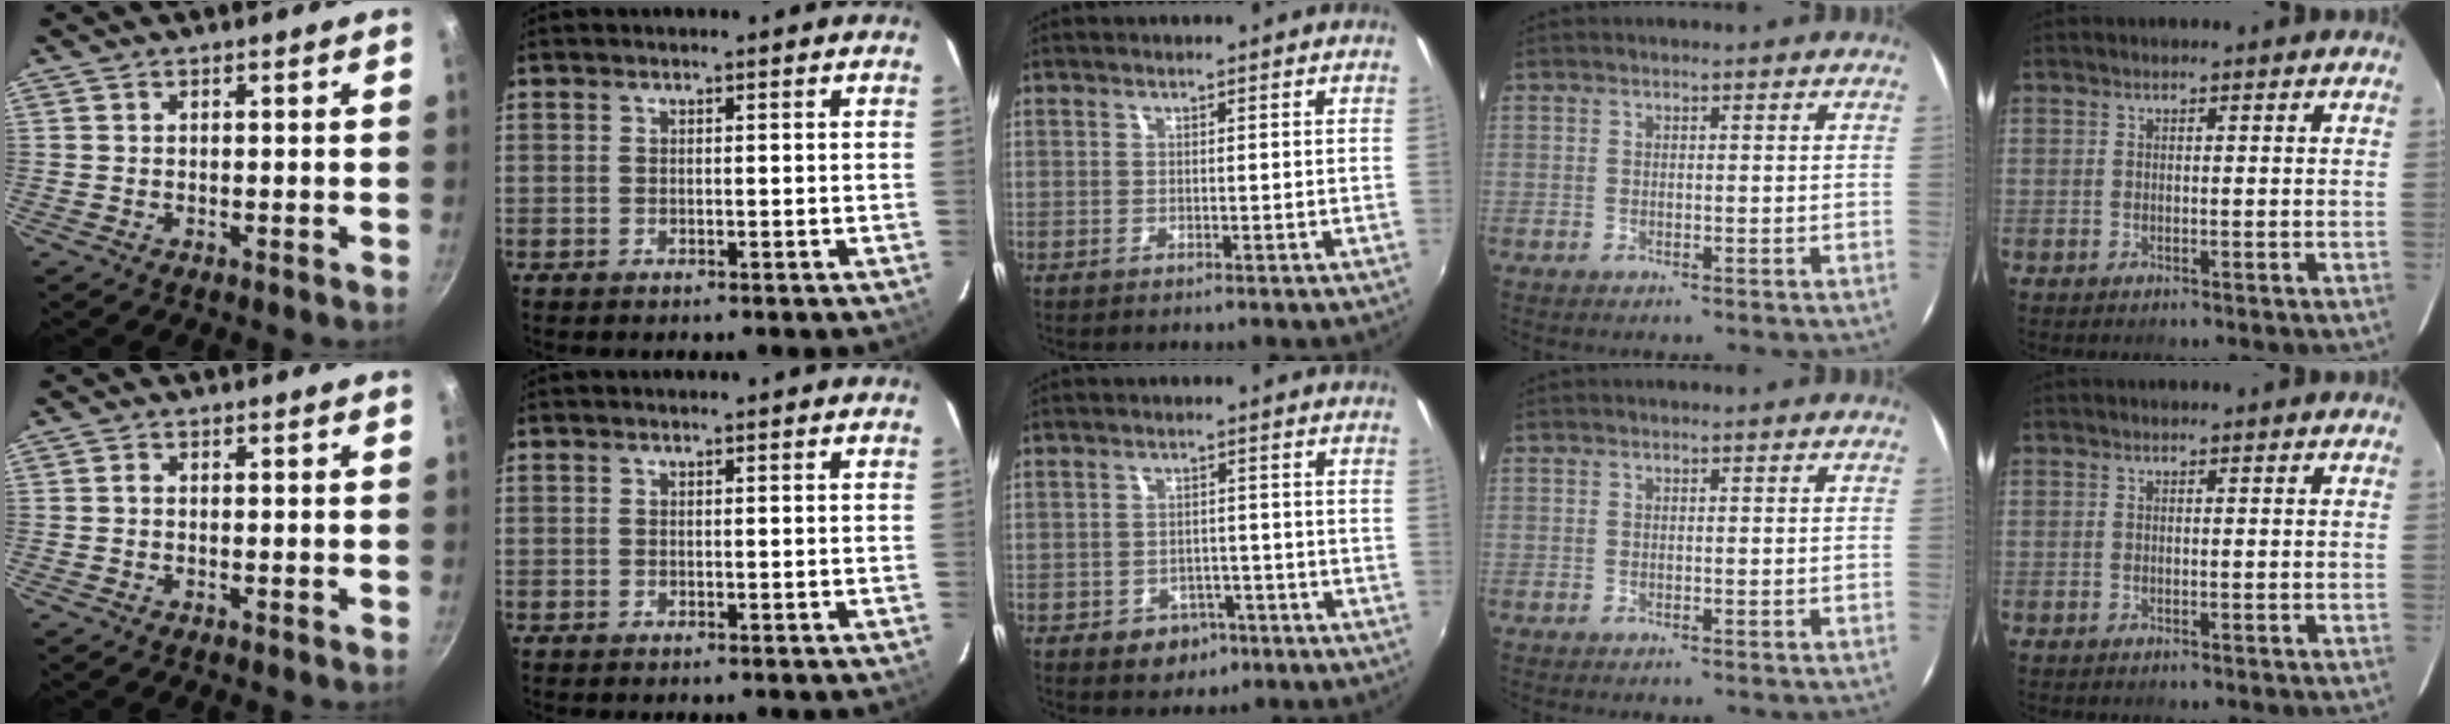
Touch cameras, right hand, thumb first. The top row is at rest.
{"thumb": {"total": 0.5, "force": [-0.2, 0.3, 0.4], "torque": [-0.009, 0.004, -0.005]}, "middle": {"total": 5.5, "force": [-3.0, 4.4, 1.6], "torque": [-0.042, 0.008, -0.030]}}